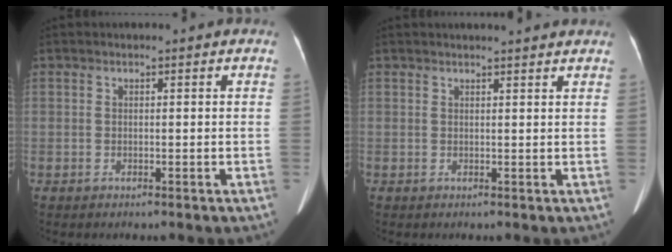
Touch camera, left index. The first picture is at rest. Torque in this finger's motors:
{"motor_torque": [0.16, -0.30, 0.03, 0.00]}